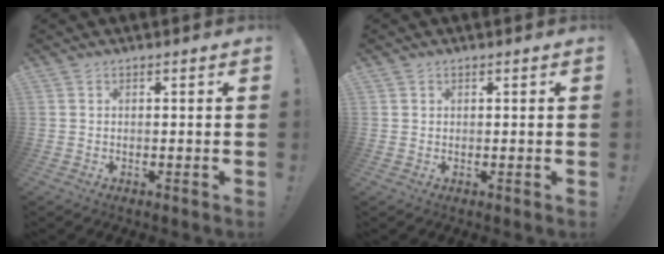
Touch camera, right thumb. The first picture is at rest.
{"total": 0.6, "force": [0.4, 0.5, -0.2], "torque": [0.006, 0.000, 0.007]}